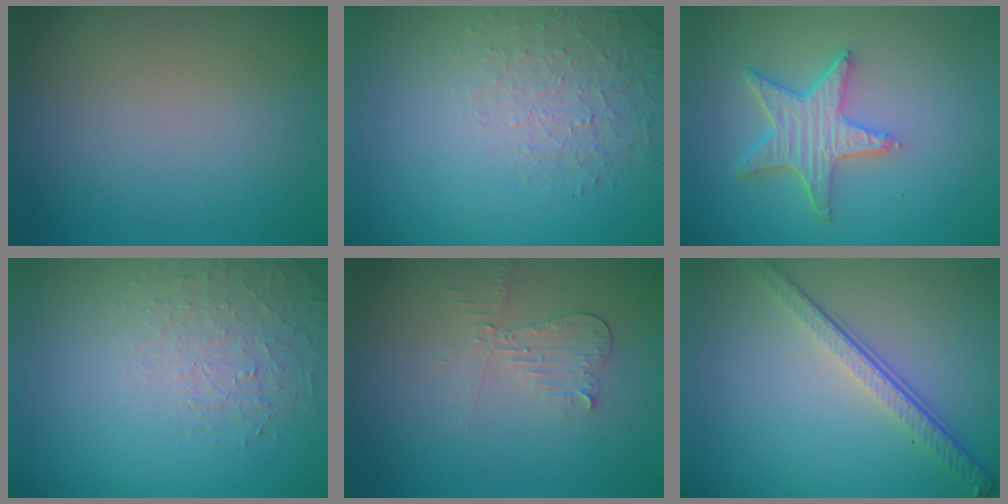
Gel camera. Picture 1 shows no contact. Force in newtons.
{"total": 1.5, "press": 0.8, "slide": 1.3}
{"total": 5.0, "press": 4.0, "slide": 3.0}
{"total": 1.5, "press": 0.8, "slide": 1.3}
{"total": 2.1, "press": 2.1, "slide": 0.4}
{"total": 4.1, "press": 2.8, "slide": 2.9}